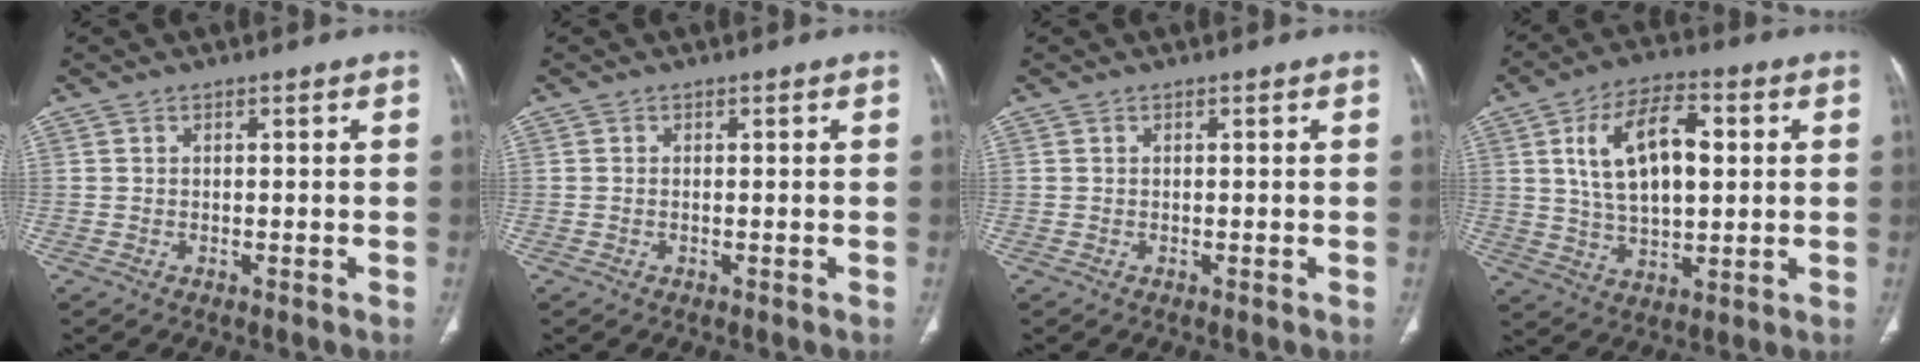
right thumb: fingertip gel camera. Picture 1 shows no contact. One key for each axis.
{"total": 0.0}
{"total": 0.0}
{"total": 14.8, "fx": 3.2, "fy": 7.8, "fz": 12.1, "tx": -0.199, "ty": 0.004, "tz": 0.057}